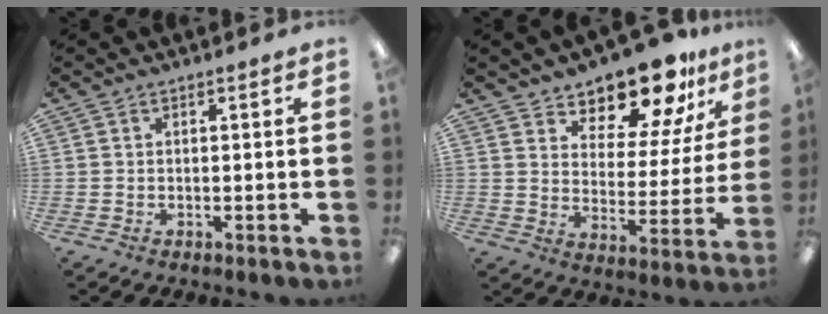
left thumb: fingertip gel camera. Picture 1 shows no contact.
{"total": 14.1, "force": [12.5, 4.6, 4.4], "torque": [-0.068, -0.103, 0.222]}